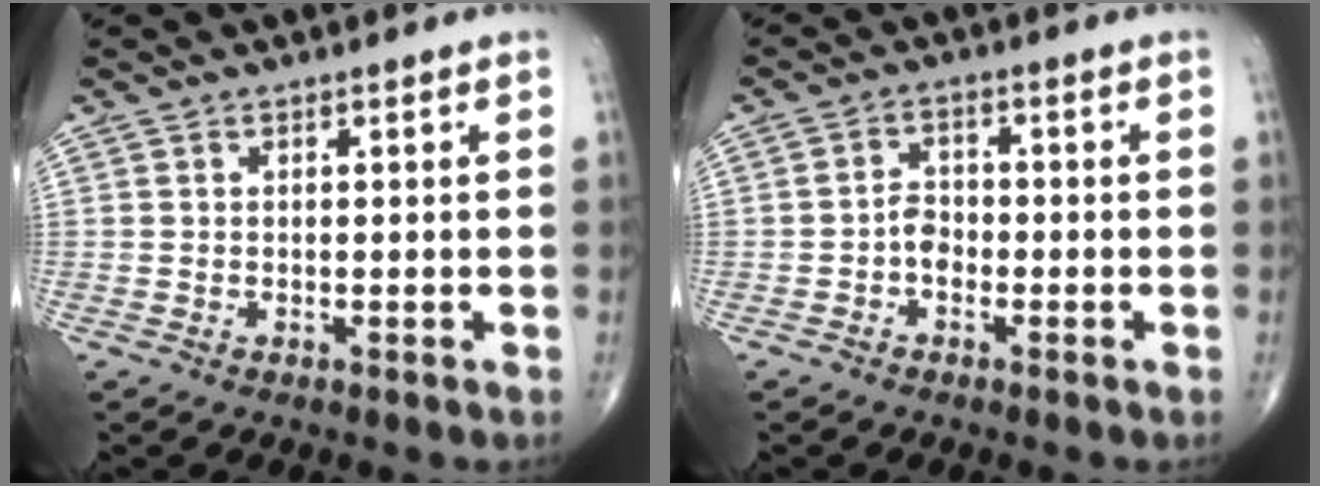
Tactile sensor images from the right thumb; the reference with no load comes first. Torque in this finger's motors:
{"motor_torque": [0.96, 0.81, 0.24, -0.42, -0.01]}